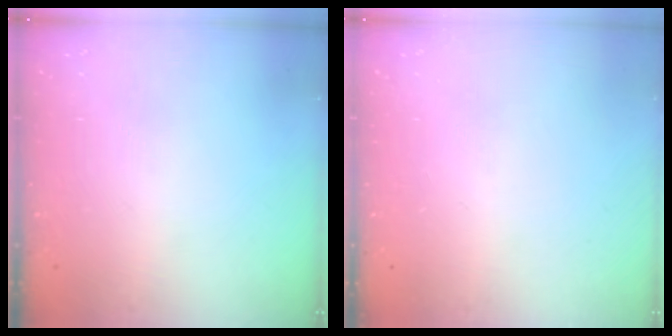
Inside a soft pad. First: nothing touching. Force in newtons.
{"total": 0.0}